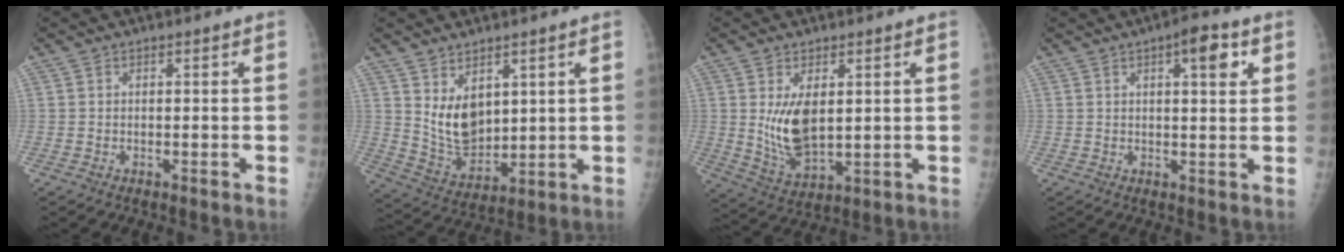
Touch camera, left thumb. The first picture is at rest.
{"total": 9.0, "force": [3.5, 5.7, 6.0], "torque": [-0.080, -0.038, 0.087]}
{"total": 8.9, "force": [1.7, 4.7, 7.3], "torque": [-0.126, -0.022, 0.048]}
{"total": 6.0, "force": [2.6, 1.9, 5.0], "torque": [-0.058, -0.006, 0.032]}